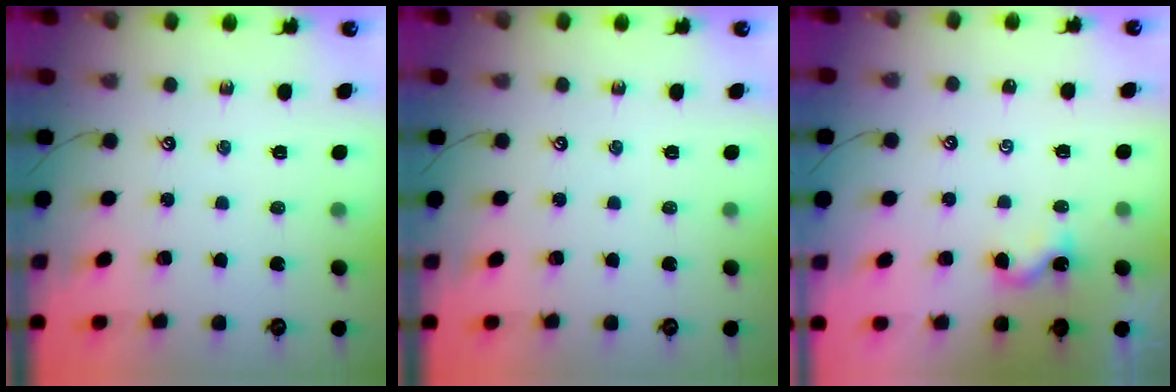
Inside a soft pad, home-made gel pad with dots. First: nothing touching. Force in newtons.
{"total": 0.0}
{"total": 0.0}